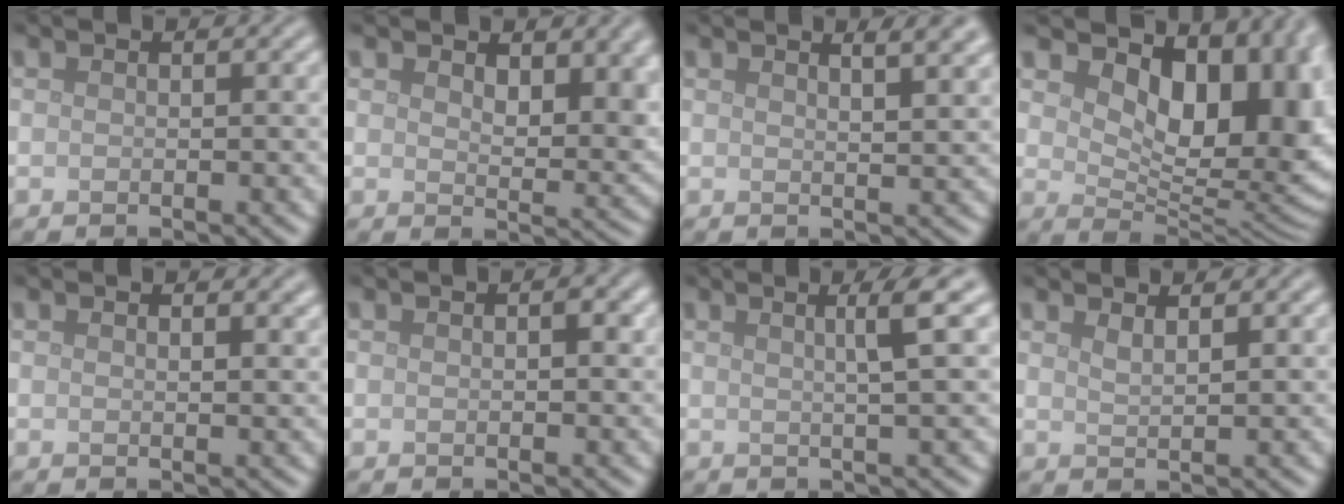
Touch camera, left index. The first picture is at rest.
{"total": 5.5, "force": [2.6, 3.0, 3.7], "torque": [-0.054, -0.009, 0.042]}
{"total": 4.3, "force": [2.7, 1.6, 2.9], "torque": [-0.009, 0.024, 0.014]}
{"total": 12.1, "force": [4.7, 6.5, 9.1], "torque": [-0.116, -0.006, 0.082]}
{"total": 1.0, "force": [0.8, 0.3, 0.5], "torque": [-0.003, 0.000, 0.013]}
{"total": 0.9, "force": [0.2, 0.4, 0.7], "torque": [-0.007, 0.002, 0.003]}
{"total": 3.5, "force": [1.1, 0.4, 3.3], "torque": [-0.048, 0.014, 0.013]}
{"total": 1.4, "force": [1.2, 0.3, 0.7], "torque": [-0.008, 0.002, 0.019]}